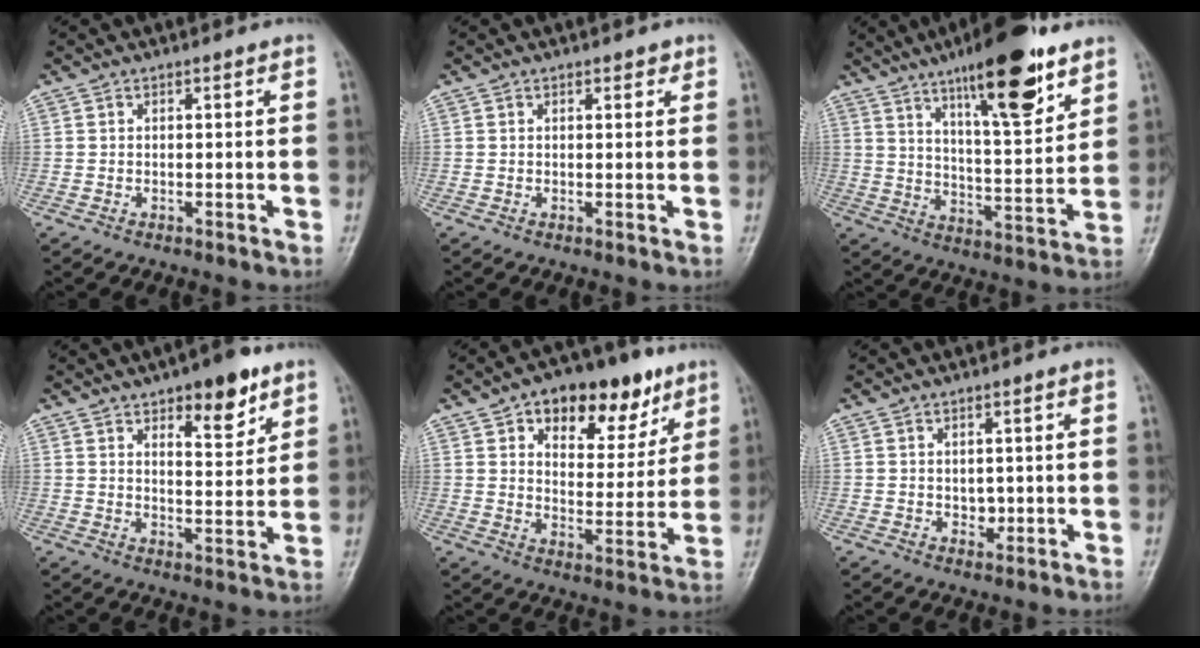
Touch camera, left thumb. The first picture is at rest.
{"total": 1.4, "force": [1.0, 0.8, 0.6], "torque": [0.002, -0.004, 0.009]}
{"total": 17.8, "force": [11.0, 4.7, 13.2], "torque": [-0.178, -0.058, 0.179]}
{"total": 9.9, "force": [6.1, 3.9, 6.8], "torque": [-0.073, -0.037, 0.091]}
{"total": 16.3, "force": [9.3, 9.0, 10.0], "torque": [-0.087, -0.033, 0.140]}
{"total": 2.1, "force": [0.3, 1.7, 1.2], "torque": [-0.010, -0.004, 0.009]}